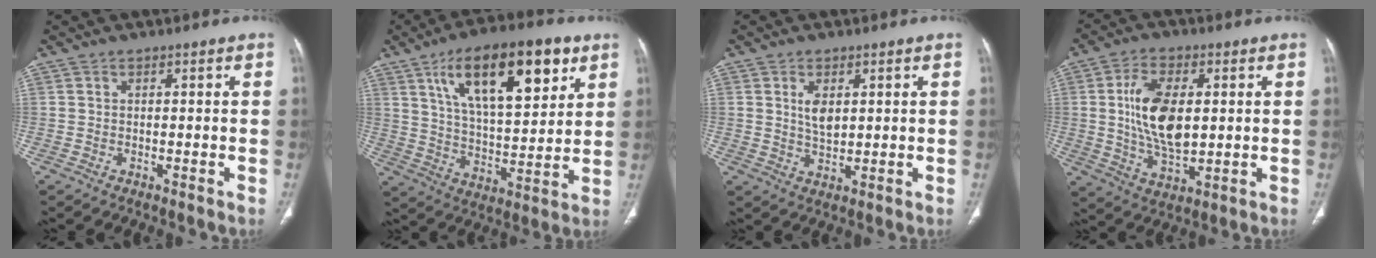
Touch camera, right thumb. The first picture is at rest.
{"total": 21.0, "force": [10.0, 8.5, 16.4], "torque": [-0.230, -0.029, 0.170]}
{"total": 4.4, "force": [1.3, 2.4, 3.4], "torque": [-0.055, -0.011, 0.029]}
{"total": 13.3, "force": [1.5, 7.0, 11.2], "torque": [-0.202, -0.009, 0.032]}